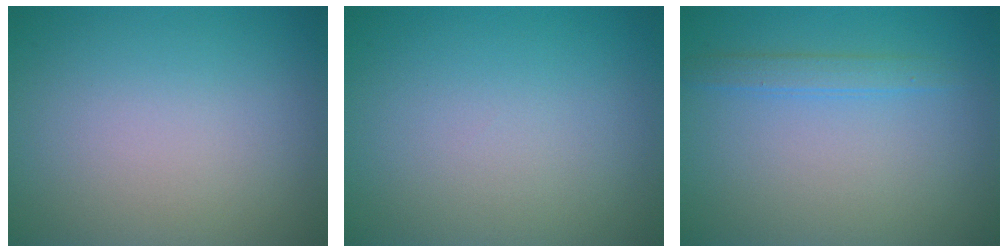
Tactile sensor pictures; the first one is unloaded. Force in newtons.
{"total": 0.0}
{"total": 1.5, "press": 1.5, "slide": 0.1}